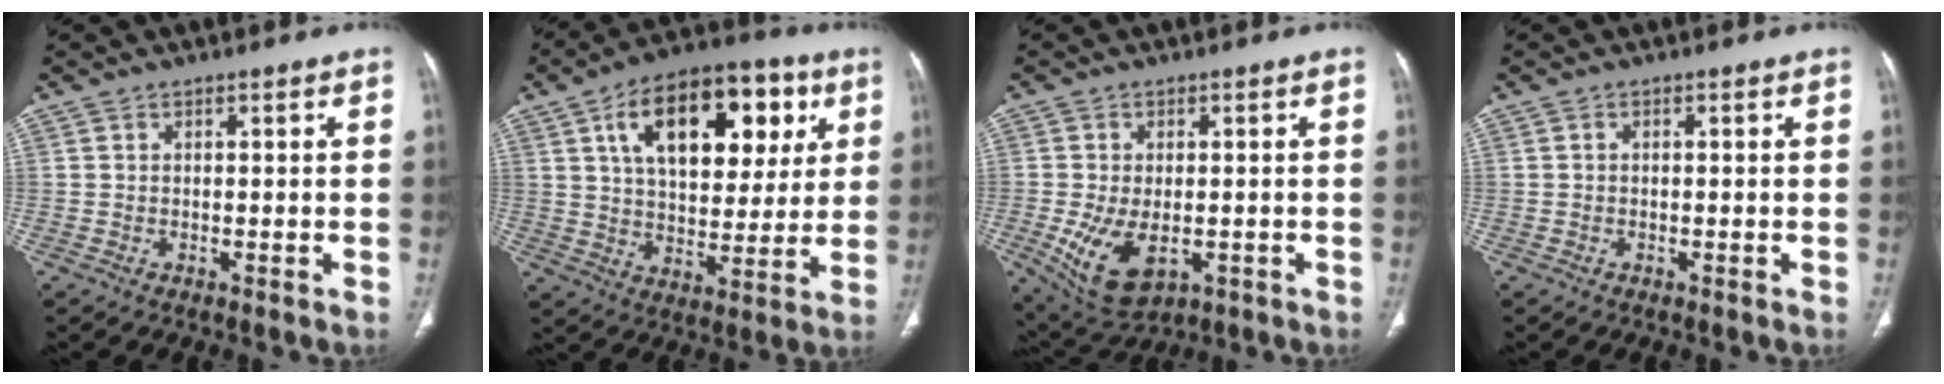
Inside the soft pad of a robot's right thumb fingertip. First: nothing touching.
{"total": 22.5, "force": [8.3, 12.5, 16.8], "torque": [-0.220, -0.004, 0.129]}
{"total": 10.2, "force": [-2.5, 5.9, 7.9], "torque": [-0.145, -0.009, -0.026]}
{"total": 0.0}